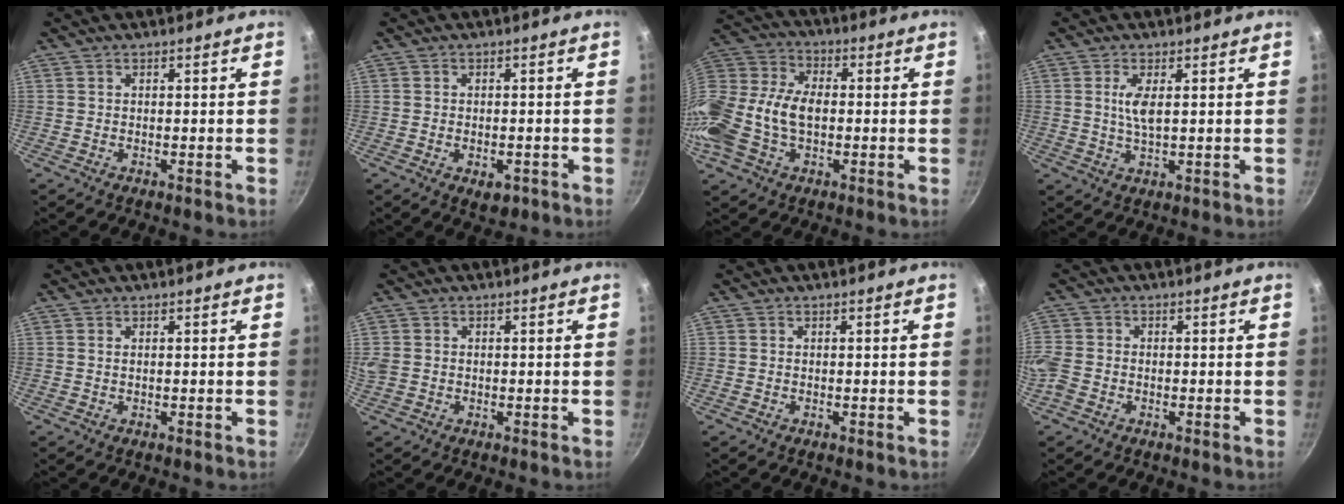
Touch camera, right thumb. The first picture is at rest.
{"total": 3.6, "force": [-1.4, 2.2, 2.5], "torque": [-0.028, 0.003, -0.016]}
{"total": 18.7, "force": [-2.3, 12.6, 13.6], "torque": [-0.285, 0.036, -0.054]}
{"total": 4.2, "force": [0.9, 1.4, 3.8], "torque": [-0.077, -0.003, 0.019]}
{"total": 0.5, "force": [0.1, 0.3, 0.4], "torque": [-0.008, 0.001, 0.002]}
{"total": 3.2, "force": [0.0, 2.7, 1.6], "torque": [-0.034, 0.001, 0.000]}
{"total": 0.0}
{"total": 4.9, "force": [-1.9, 3.7, 2.6], "torque": [-0.064, 0.006, -0.048]}